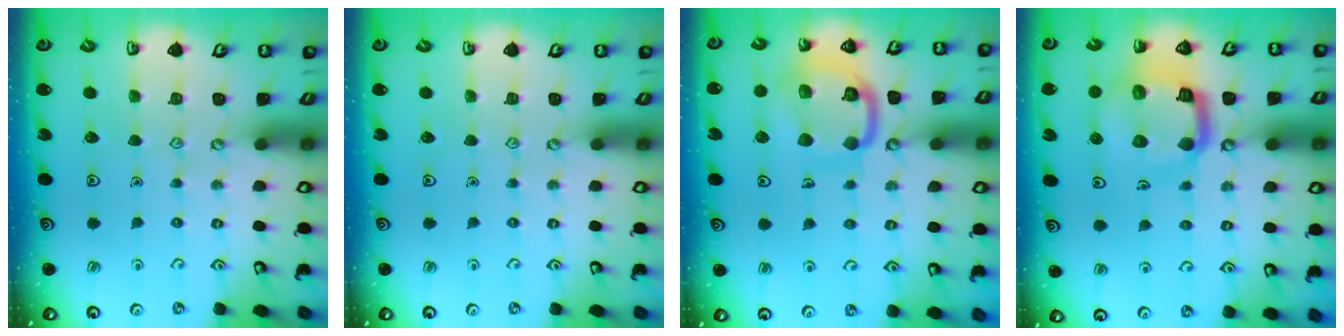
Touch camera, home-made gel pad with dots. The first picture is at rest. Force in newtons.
{"total": 0.0}
{"total": 14.8, "press": 14.7, "slide": 1.6}
{"total": 15.1, "press": 14.9, "slide": 1.8}